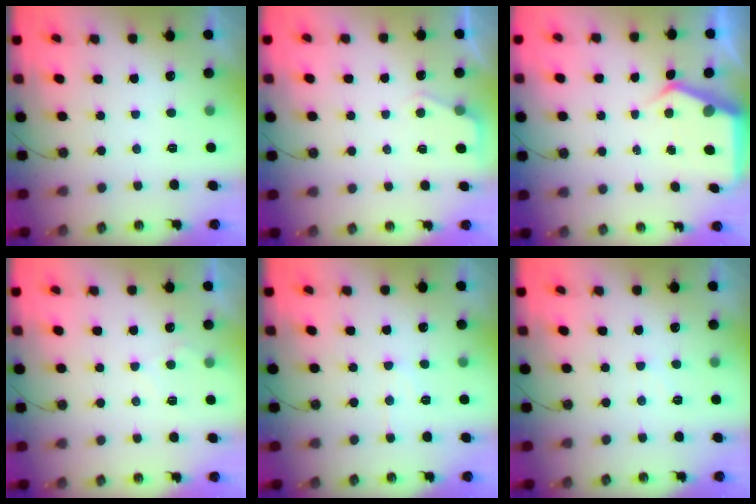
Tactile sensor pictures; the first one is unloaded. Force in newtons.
{"total": 2.7, "press": 2.7, "slide": 0.4}
{"total": 6.0, "press": 6.0, "slide": 0.5}
{"total": 5.2, "press": 5.1, "slide": 0.7}
{"total": 7.7, "press": 7.6, "slide": 0.8}
{"total": 5.3, "press": 5.3, "slide": 0.8}